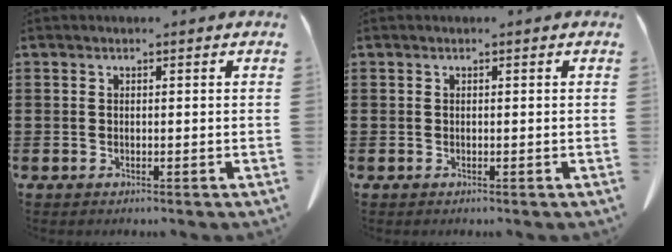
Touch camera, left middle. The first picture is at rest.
{"total": 0.0}